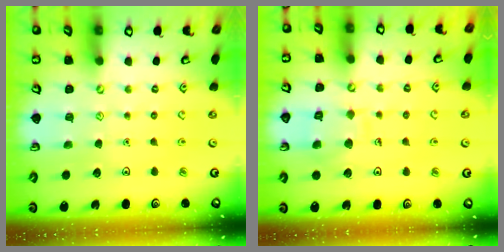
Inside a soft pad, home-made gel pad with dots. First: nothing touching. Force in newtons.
{"total": 9.2, "press": 9.2, "slide": 0.7}